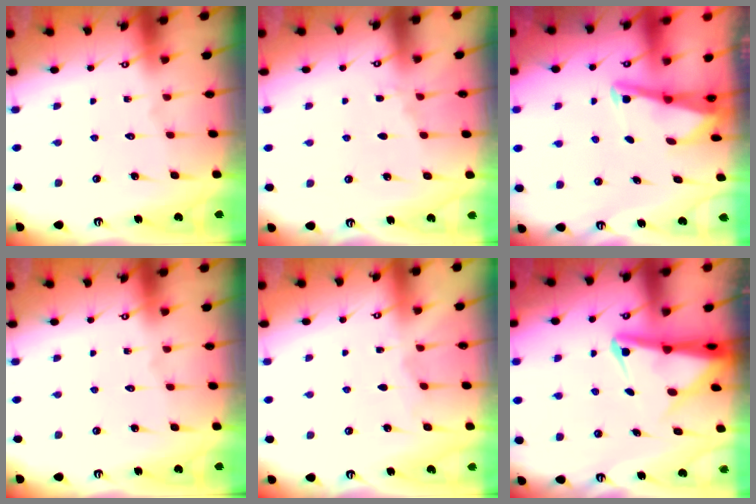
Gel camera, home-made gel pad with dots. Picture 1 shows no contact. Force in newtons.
{"total": 3.3, "press": 3.3, "slide": 0.4}
{"total": 2.8, "press": 2.8, "slide": 0.4}
{"total": 0.0}
{"total": 3.0, "press": 3.0, "slide": 0.4}
{"total": 4.3, "press": 4.2, "slide": 0.5}